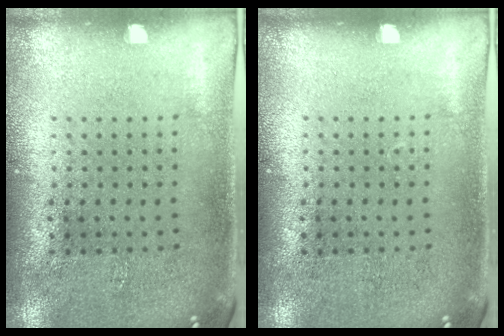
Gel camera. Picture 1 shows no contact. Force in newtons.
{"total": 0.0}